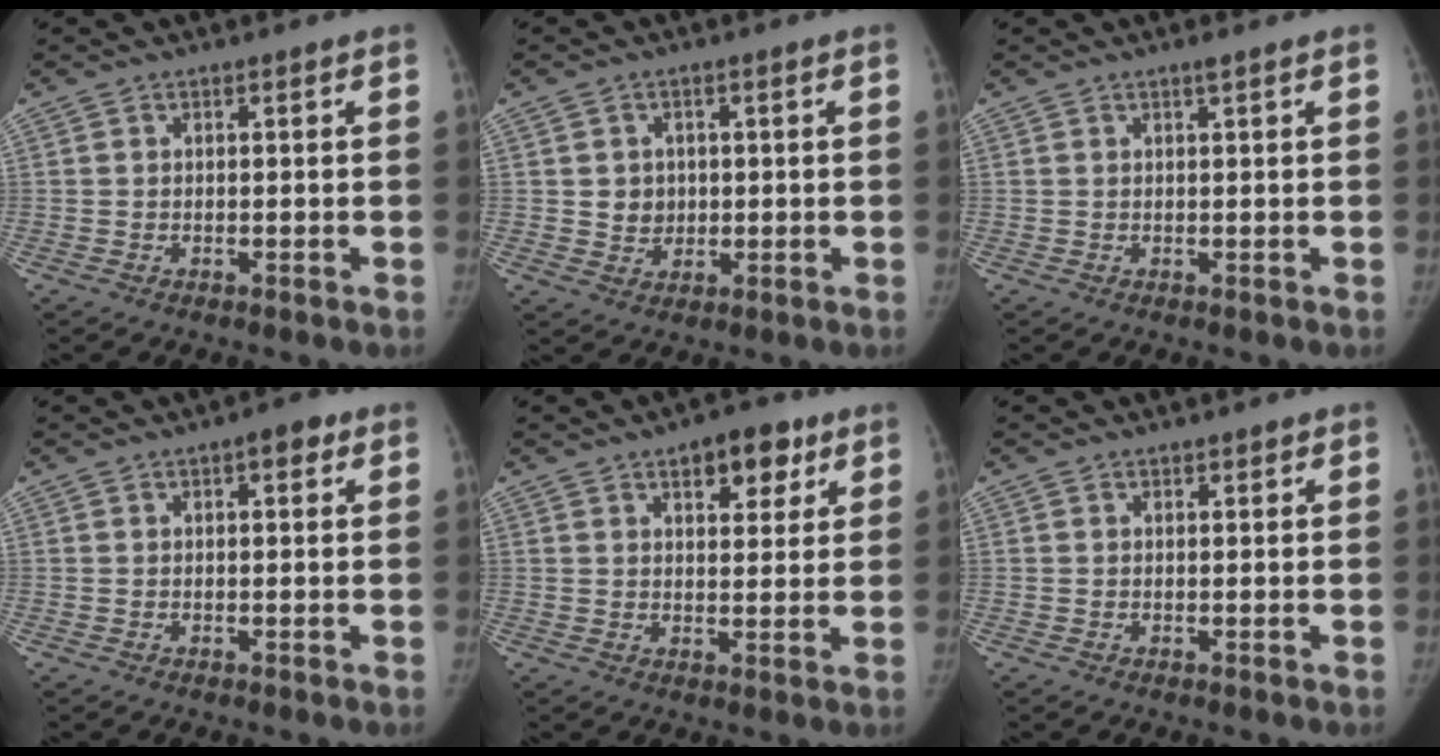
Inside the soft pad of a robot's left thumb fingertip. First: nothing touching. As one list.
[{"total": 4.1, "force": [0.4, 3.7, 1.6], "torque": [-0.007, 0.000, 0.012]}, {"total": 0.7, "force": [0.4, 0.0, 0.5], "torque": [-0.009, -0.001, 0.008]}, {"total": 2.9, "force": [1.4, 1.3, 2.2], "torque": [-0.021, 0.001, 0.013]}, {"total": 7.6, "force": [4.0, 3.6, 5.4], "torque": [-0.049, -0.014, 0.052]}, {"total": 0.9, "force": [0.7, 0.5, 0.3], "torque": [0.004, -0.004, 0.007]}]